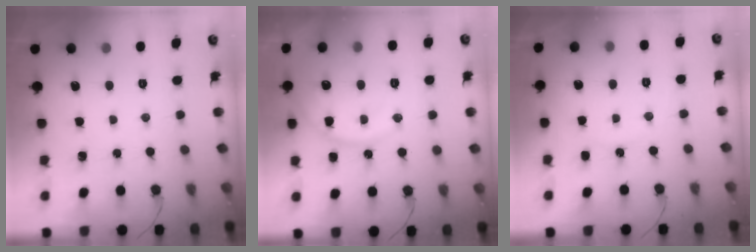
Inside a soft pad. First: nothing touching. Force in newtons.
{"total": 12.8, "press": 12.7, "slide": 0.7}
{"total": 6.5, "press": 6.5, "slide": 0.6}